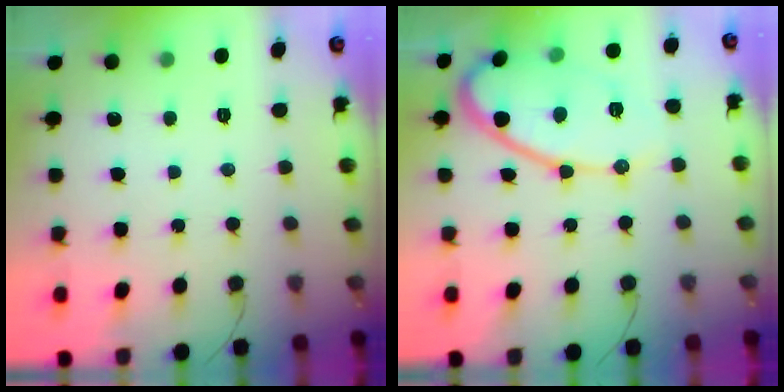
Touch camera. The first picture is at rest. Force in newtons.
{"total": 13.7, "press": 13.7, "slide": 0.7}